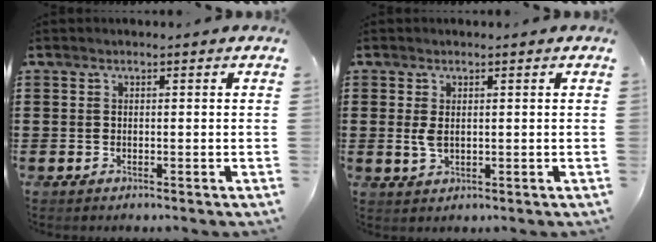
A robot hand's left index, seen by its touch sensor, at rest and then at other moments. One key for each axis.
{"total": 2.3, "fx": 0.4, "fy": 1.1, "fz": 2.0, "tx": -0.056, "ty": -0.001, "tz": 0.001}